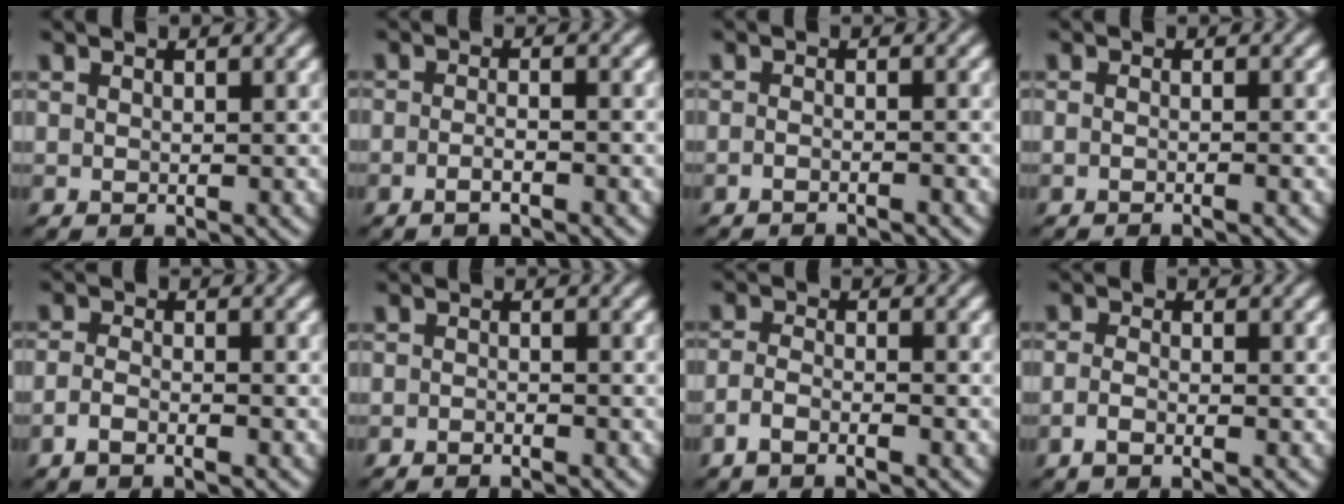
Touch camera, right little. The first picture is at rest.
{"total": 2.0, "force": [-1.7, -0.1, 1.0], "torque": [-0.017, -0.003, -0.030]}
{"total": 1.8, "force": [-1.6, -0.8, 0.2], "torque": [0.004, -0.001, -0.028]}
{"total": 1.2, "force": [-0.9, -0.5, 0.7], "torque": [-0.004, 0.004, -0.019]}
{"total": 1.9, "force": [-1.5, 0.2, 1.2], "torque": [-0.022, -0.009, -0.025]}
{"total": 1.4, "force": [-1.3, -0.5, -0.2], "torque": [0.011, -0.005, -0.023]}
{"total": 2.4, "force": [-1.7, 0.8, 1.5], "torque": [-0.033, -0.013, -0.028]}
{"total": 1.7, "force": [-1.1, -0.1, 1.3], "torque": [-0.024, -0.008, -0.018]}